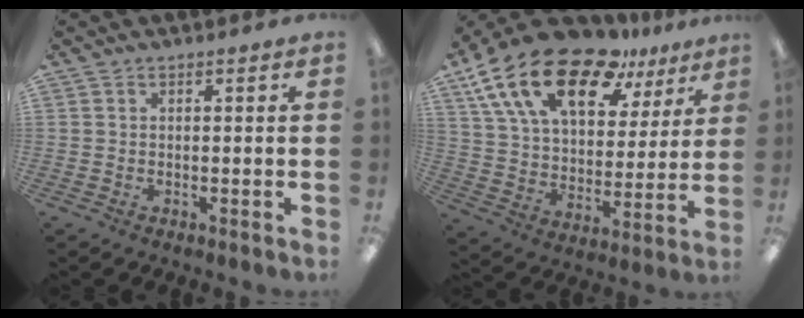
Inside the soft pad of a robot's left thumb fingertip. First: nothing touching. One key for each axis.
{"total": 21.6, "fx": 13.8, "fy": 10.5, "fz": 12.9, "tx": -0.232, "ty": -0.070, "tz": 0.248}